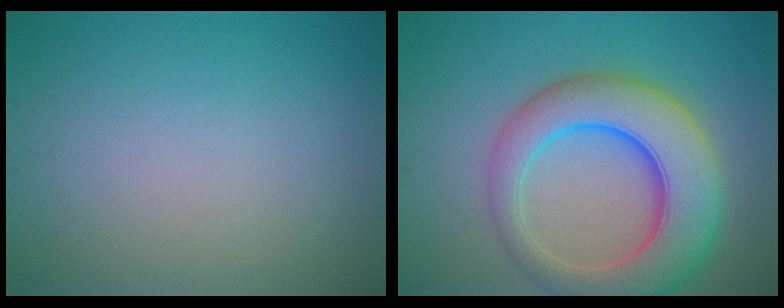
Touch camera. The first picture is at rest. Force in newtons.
{"total": 9.5, "press": 9.5, "slide": 0.6}